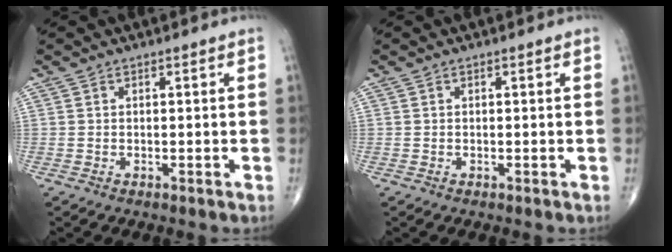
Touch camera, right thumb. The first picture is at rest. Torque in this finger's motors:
{"motor_torque": [0.09, 0.07, 0.07, 0.04, 0.00]}